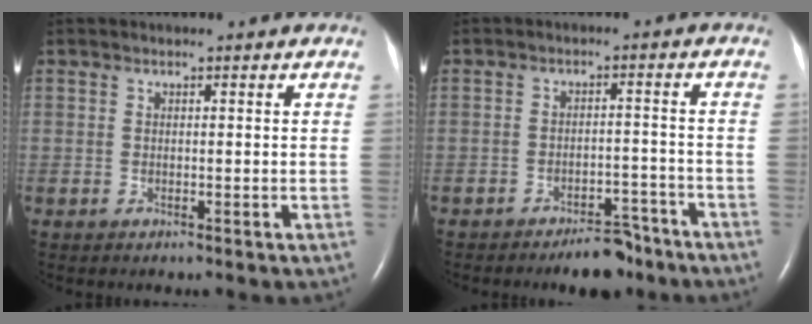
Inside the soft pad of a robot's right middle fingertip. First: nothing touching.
{"total": 6.1, "force": [-5.0, 2.2, 2.6], "torque": [-0.030, 0.006, -0.075]}